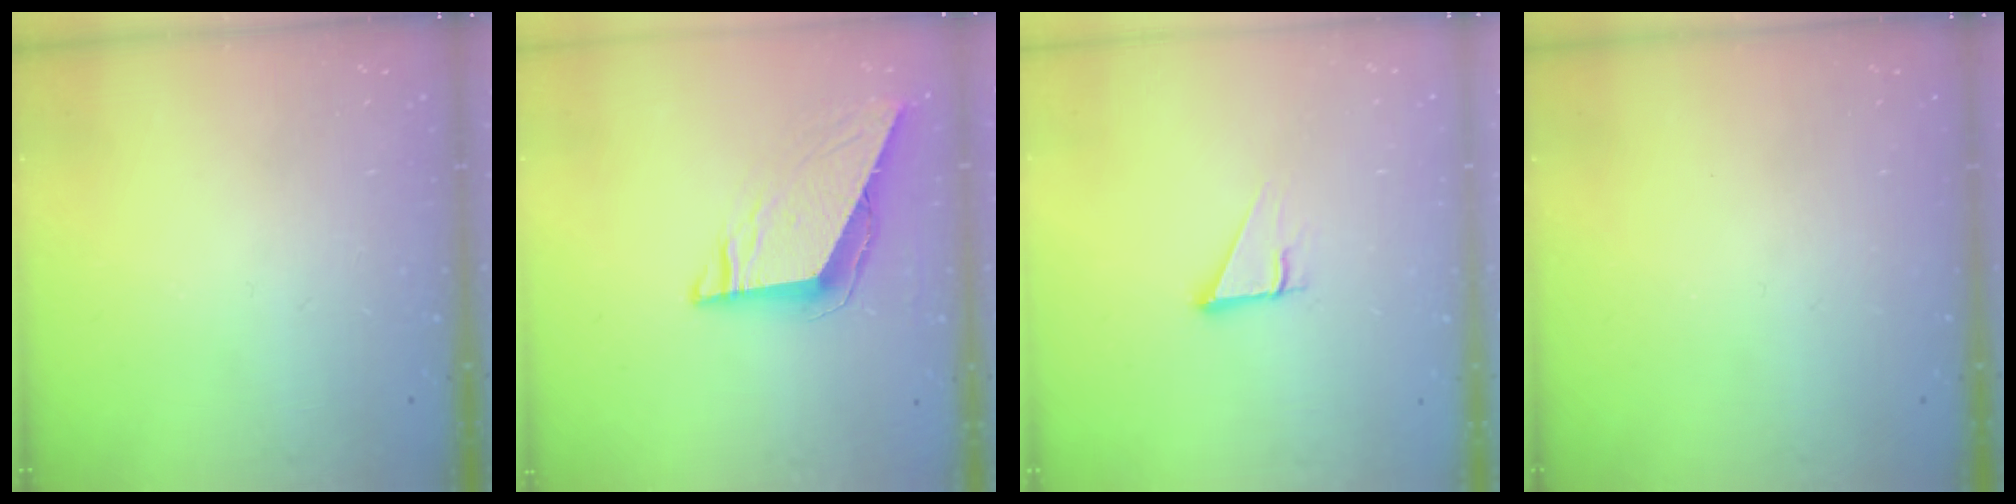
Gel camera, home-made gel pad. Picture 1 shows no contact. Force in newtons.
{"total": 7.6, "press": 7.6, "slide": 0.3}
{"total": 3.3, "press": 3.3, "slide": 0.2}
{"total": 0.0}